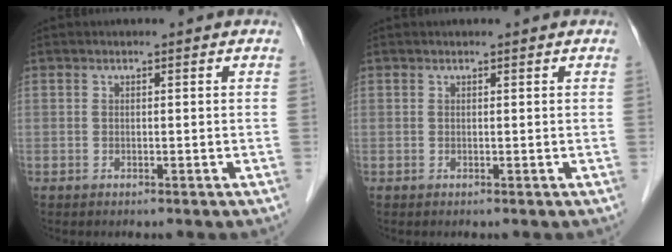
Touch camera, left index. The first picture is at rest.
{"total": 1.0, "force": [1.0, 0.1, 0.3], "torque": [-0.008, 0.013, 0.014]}